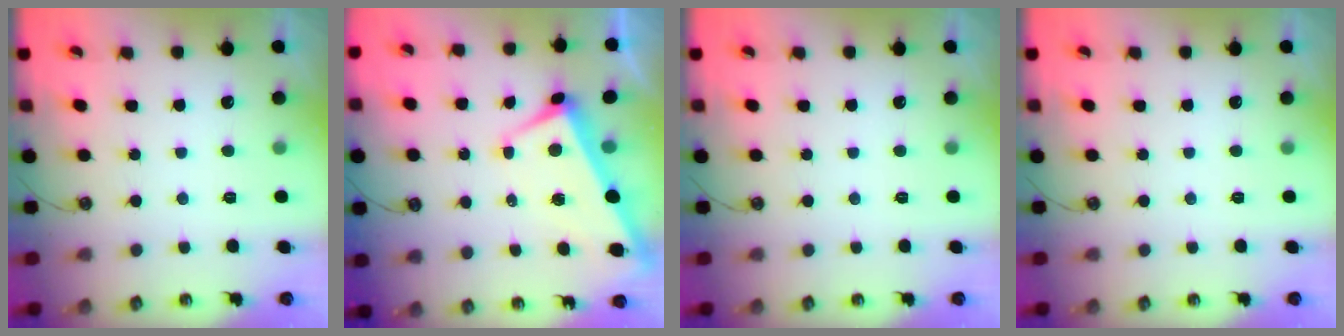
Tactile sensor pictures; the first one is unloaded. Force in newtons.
{"total": 1.6, "press": 1.2, "slide": 0.9}
{"total": 0.0}
{"total": 0.0}